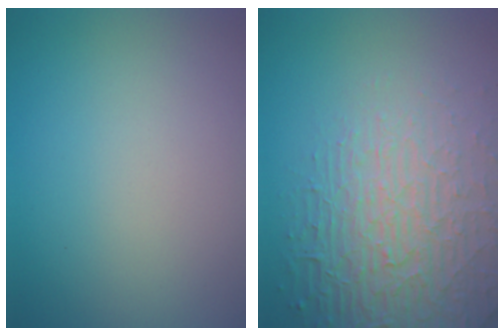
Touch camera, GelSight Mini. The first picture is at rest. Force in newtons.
{"total": 7.4, "press": 5.4, "slide": 5.0}